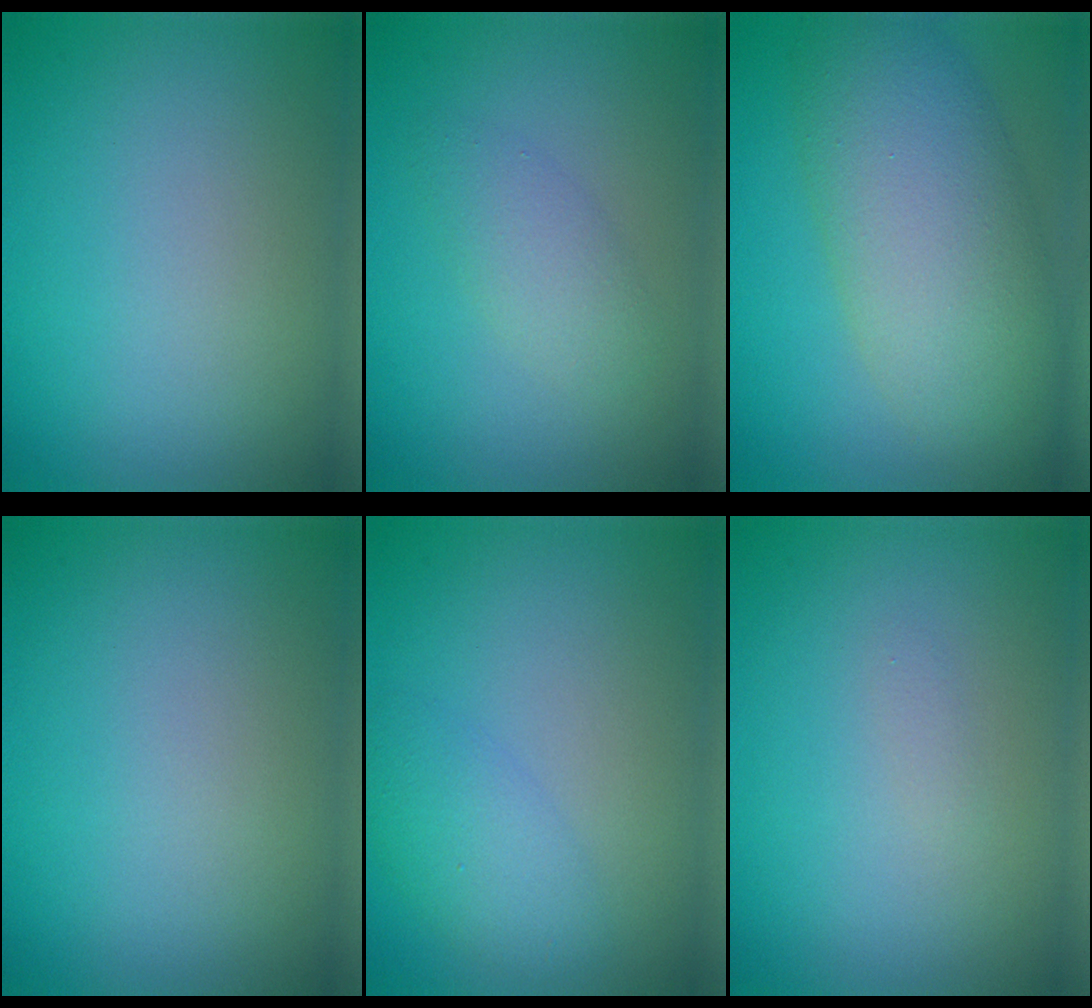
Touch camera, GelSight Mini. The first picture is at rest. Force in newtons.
{"total": 2.1, "press": 2.1, "slide": 0.0}
{"total": 8.7, "press": 8.7, "slide": 0.4}
{"total": 0.0}
{"total": 2.5, "press": 2.5, "slide": 0.1}
{"total": 0.5, "press": 0.5, "slide": 0.0}